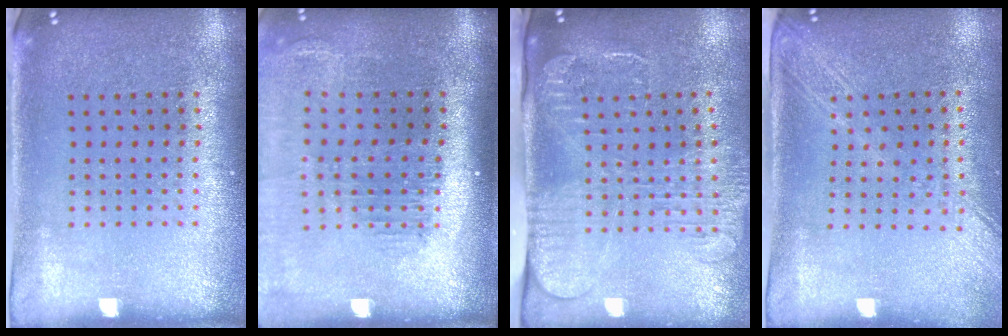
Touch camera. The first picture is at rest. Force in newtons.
{"total": 1.7, "press": 1.5, "slide": 0.7}
{"total": 2.7, "press": 2.0, "slide": 1.7}
{"total": 2.0, "press": 1.7, "slide": 1.1}